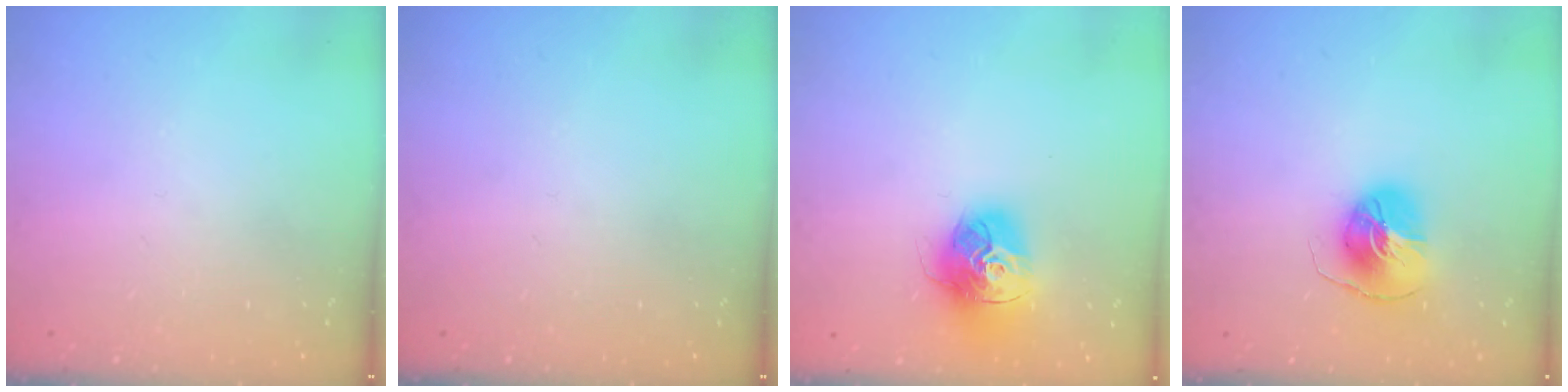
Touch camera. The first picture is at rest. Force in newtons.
{"total": 0.0}
{"total": 15.4, "press": 15.3, "slide": 1.5}
{"total": 8.5, "press": 8.5, "slide": 0.2}